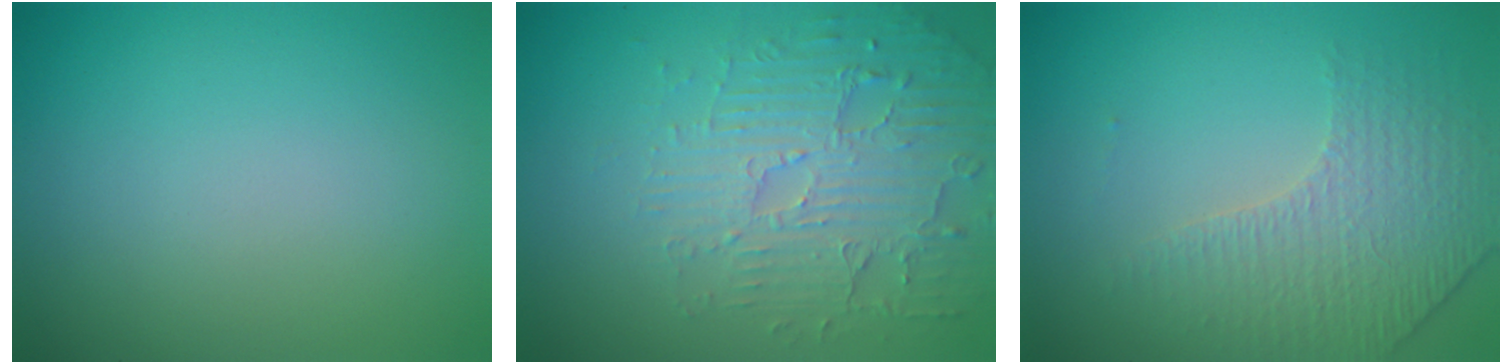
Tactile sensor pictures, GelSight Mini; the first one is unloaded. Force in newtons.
{"total": 5.3, "press": 3.8, "slide": 3.7}
{"total": 4.4, "press": 3.1, "slide": 3.2}